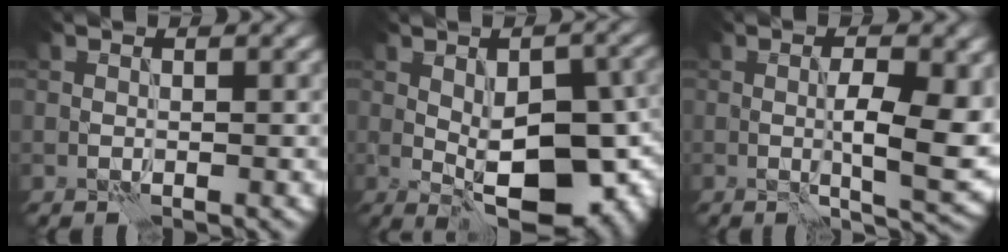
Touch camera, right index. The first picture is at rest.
{"total": 12.2, "force": [-2.6, 5.4, 10.5], "torque": [-0.144, -0.002, -0.035]}
{"total": 6.8, "force": [-0.4, 1.6, 6.6], "torque": [-0.099, -0.005, -0.004]}